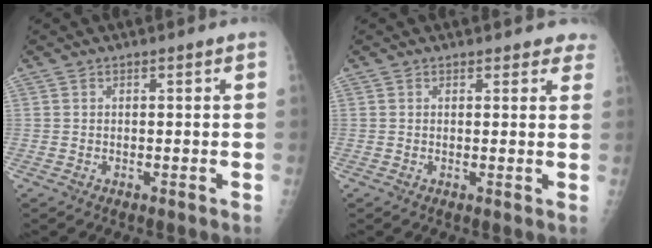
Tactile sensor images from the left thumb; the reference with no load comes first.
{"total": 4.1, "force": [3.7, 1.6, 0.7], "torque": [0.026, -0.013, 0.024]}